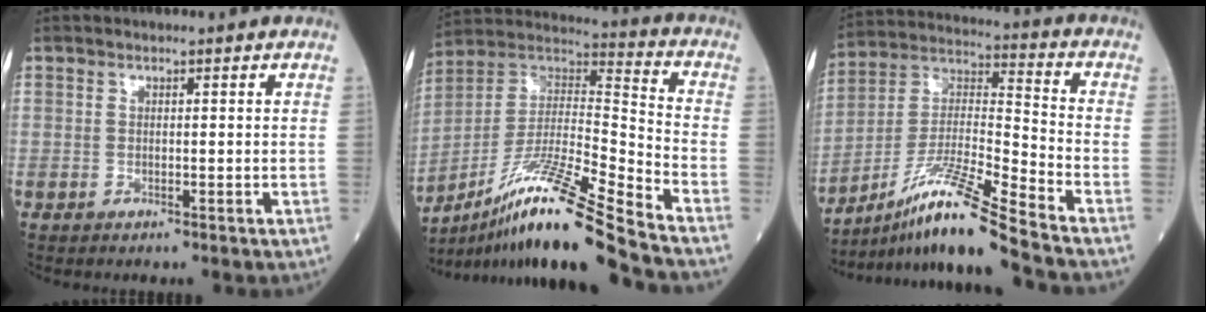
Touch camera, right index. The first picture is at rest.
{"total": 20.5, "force": [-15.3, -1.2, 13.7], "torque": [-0.278, -0.013, -0.280]}
{"total": 15.1, "force": [-11.8, -2.1, 9.1], "torque": [-0.177, -0.004, -0.214]}